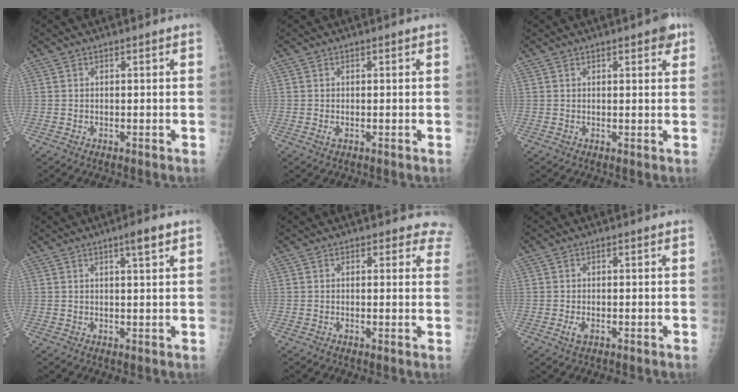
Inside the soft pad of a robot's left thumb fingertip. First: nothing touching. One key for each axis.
{"total": 1.1, "fx": 0.0, "fy": 0.6, "fz": 0.9, "tx": -0.017, "ty": -0.002, "tz": -0.004}
{"total": 3.6, "fx": 2.1, "fy": 1.5, "fz": 2.5, "tx": -0.015, "ty": -0.006, "tz": 0.021}
{"total": 3.6, "fx": 2.0, "fy": 0.5, "fz": 2.9, "tx": -0.042, "ty": -0.008, "tz": 0.031}
{"total": 5.3, "fx": 4.3, "fy": 2.9, "fz": 0.9, "tx": 0.036, "ty": -0.013, "tz": 0.022}
{"total": 2.0, "fx": -0.4, "fy": 1.1, "fz": 1.6, "tx": -0.034, "ty": -0.004, "tz": -0.011}